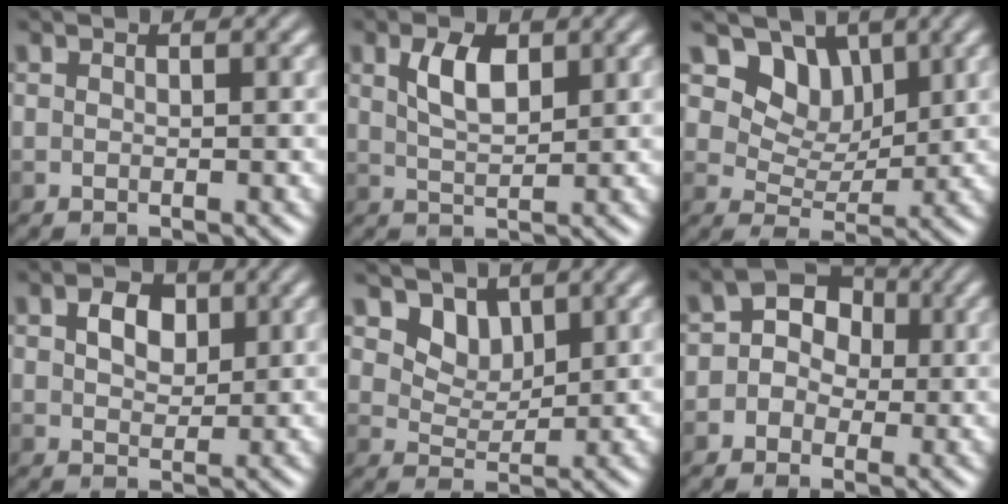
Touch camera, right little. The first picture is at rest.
{"total": 3.1, "force": [1.2, 1.5, 2.4], "torque": [-0.052, 0.004, 0.025]}
{"total": 5.2, "force": [3.0, 3.5, 2.4], "torque": [-0.037, -0.026, 0.064]}
{"total": 2.8, "force": [1.0, 1.9, 1.8], "torque": [-0.036, 0.005, 0.015]}
{"total": 2.8, "force": [1.8, 1.8, 1.2], "torque": [-0.028, -0.021, 0.043]}
{"total": 4.6, "force": [0.1, 4.0, 2.2], "torque": [-0.006, 0.018, -0.023]}